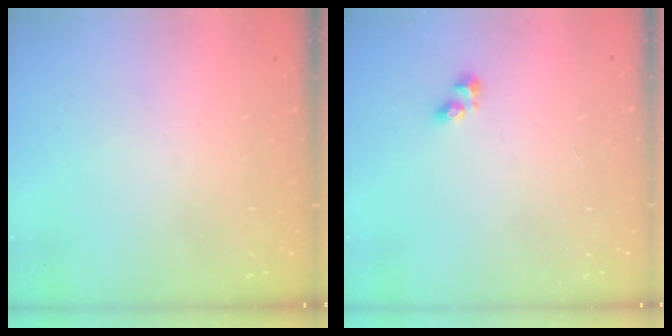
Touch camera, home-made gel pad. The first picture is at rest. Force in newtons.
{"total": 2.6, "press": 2.6, "slide": 0.2}